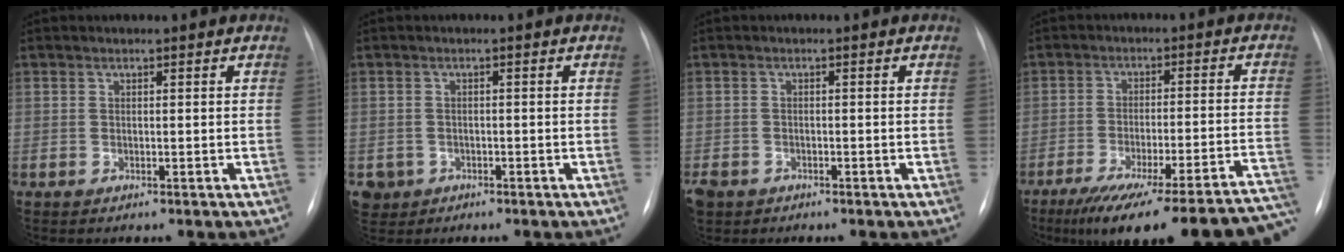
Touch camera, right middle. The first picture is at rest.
{"total": 3.5, "force": [-1.6, 3.1, 0.2], "torque": [-0.002, 0.007, -0.024]}
{"total": 5.6, "force": [-3.4, 4.1, 1.7], "torque": [-0.046, -0.002, -0.053]}
{"total": 25.2, "force": [-20.9, 3.0, 13.9], "torque": [-0.120, -0.002, -0.278]}